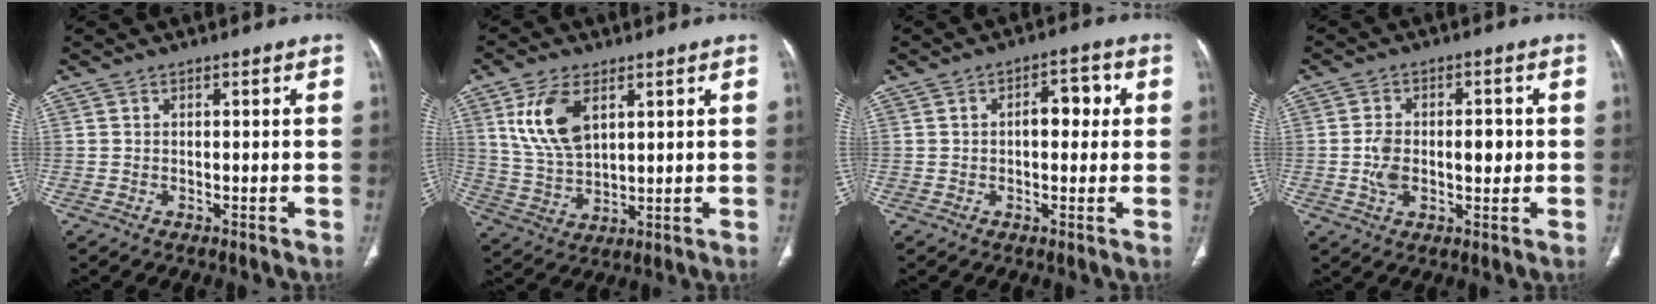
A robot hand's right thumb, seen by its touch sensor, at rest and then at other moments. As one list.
[{"total": 10.9, "force": [4.4, 5.9, 8.0], "torque": [-0.153, -0.014, 0.095]}, {"total": 5.6, "force": [0.6, 3.3, 4.5], "torque": [-0.044, 0.017, 0.005]}, {"total": 7.7, "force": [-0.3, 4.8, 6.0], "torque": [-0.095, 0.014, -0.001]}]